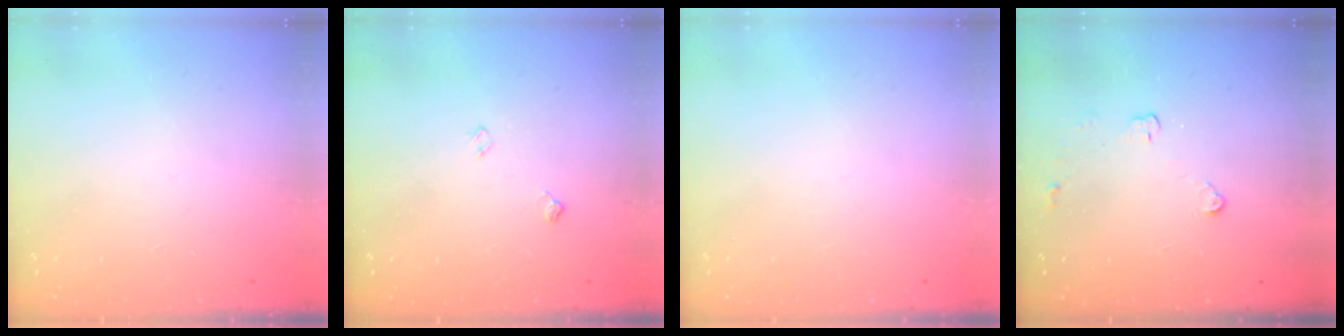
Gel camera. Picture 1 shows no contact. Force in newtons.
{"total": 4.4, "press": 4.4, "slide": 0.6}
{"total": 0.0}
{"total": 2.9, "press": 2.9, "slide": 0.4}